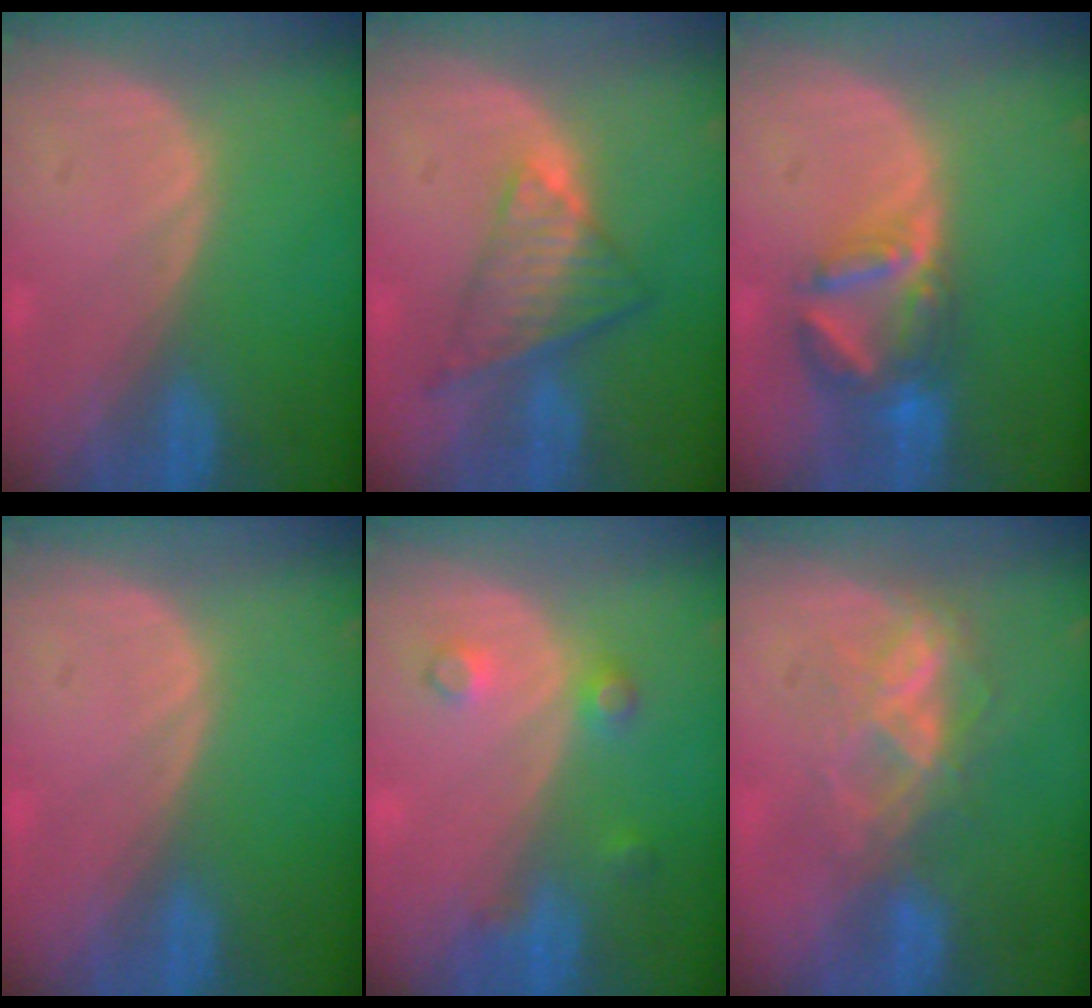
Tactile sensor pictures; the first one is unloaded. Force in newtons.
{"total": 7.6, "press": 6.2, "slide": 4.3}
{"total": 7.2, "press": 6.3, "slide": 3.4}
{"total": 0.0}
{"total": 3.2, "press": 3.2, "slide": 0.4}
{"total": 6.8, "press": 6.1, "slide": 3.1}